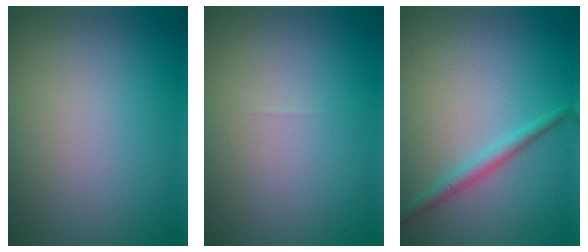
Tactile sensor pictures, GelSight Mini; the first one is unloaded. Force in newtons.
{"total": 0.0}
{"total": 1.8, "press": 1.8, "slide": 0.0}